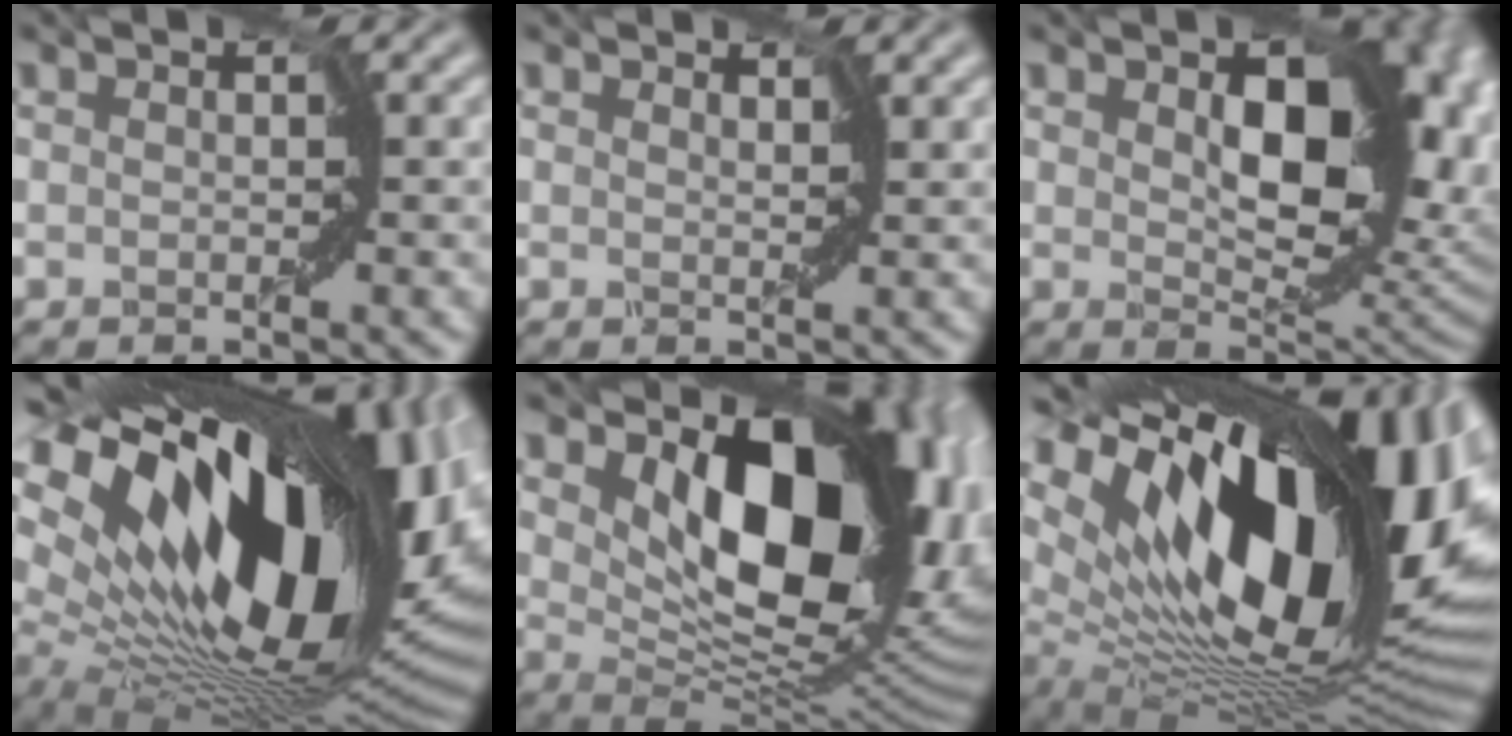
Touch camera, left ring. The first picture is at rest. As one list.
[{"total": 1.0, "force": [0.9, 0.0, 0.2], "torque": [-0.007, 0.003, 0.016]}, {"total": 12.6, "force": [1.8, 7.0, 10.3], "torque": [-0.153, -0.010, 0.040]}, {"total": 19.5, "force": [7.3, 9.3, 15.5], "torque": [-0.270, -0.012, 0.146]}, {"total": 13.4, "force": [4.6, 7.0, 10.5], "torque": [-0.144, -0.012, 0.086]}, {"total": 19.1, "force": [7.0, 8.6, 15.6], "torque": [-0.267, 0.007, 0.123]}]